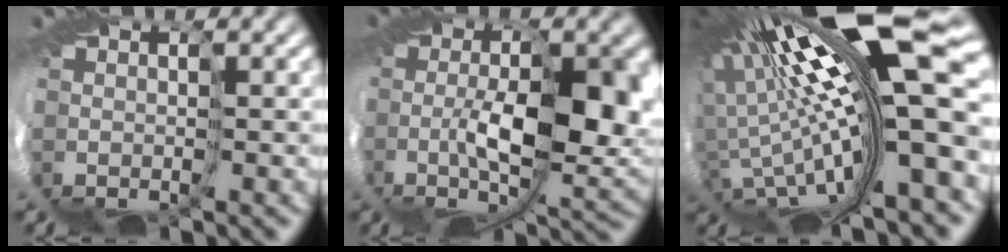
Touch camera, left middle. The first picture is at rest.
{"total": 6.4, "force": [0.1, 2.1, 6.1], "torque": [-0.132, -0.011, -0.003]}
{"total": 14.8, "force": [2.8, 2.1, 14.4], "torque": [-0.216, -0.024, 0.042]}